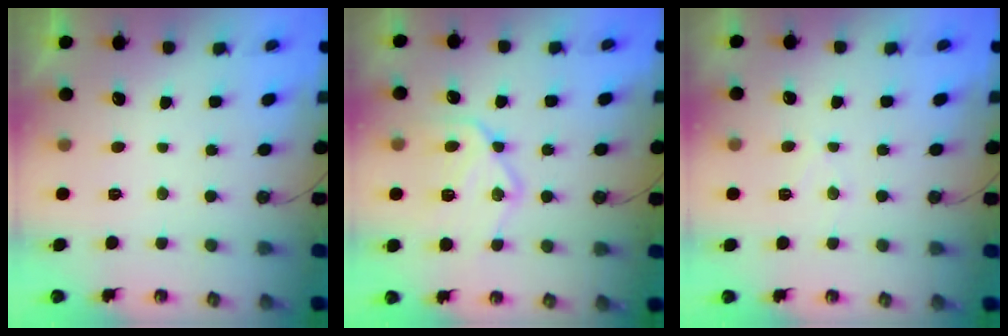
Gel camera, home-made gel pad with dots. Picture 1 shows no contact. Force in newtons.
{"total": 17.2, "press": 17.2, "slide": 1.4}
{"total": 6.2, "press": 6.2, "slide": 1.0}